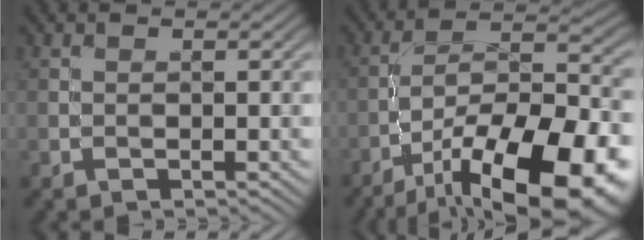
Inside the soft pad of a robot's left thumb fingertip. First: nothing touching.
{"total": 19.1, "force": [-11.4, 6.7, 13.9], "torque": [-0.209, -0.025, -0.180]}